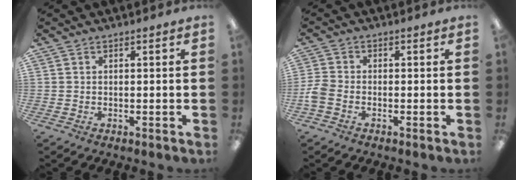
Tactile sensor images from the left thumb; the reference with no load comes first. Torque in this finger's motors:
{"motor_torque": [-0.08, 0.10, 0.02, -0.04, 0.02]}